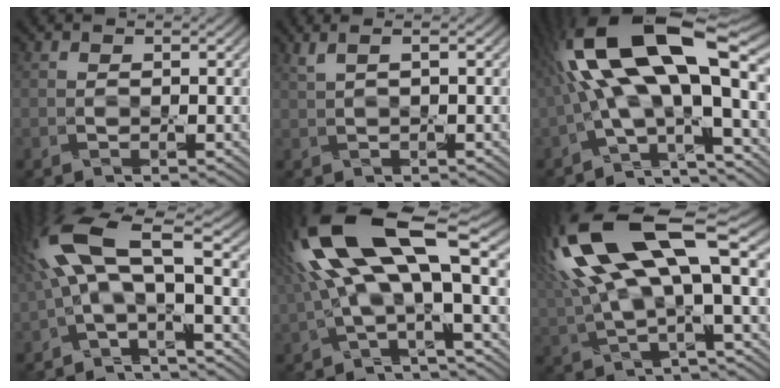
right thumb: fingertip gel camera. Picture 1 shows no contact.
{"total": 1.6, "force": [0.8, 0.0, 1.4], "torque": [-0.035, 0.010, 0.017]}
{"total": 18.1, "force": [2.0, 6.8, 16.7], "torque": [-0.311, 0.035, 0.026]}
{"total": 12.6, "force": [0.5, 4.5, 11.7], "torque": [-0.252, 0.024, -0.004]}
{"total": 16.5, "force": [3.6, 6.0, 15.0], "torque": [-0.328, 0.012, 0.071]}
{"total": 17.1, "force": [5.4, 5.9, 15.2], "torque": [-0.342, 0.009, 0.107]}